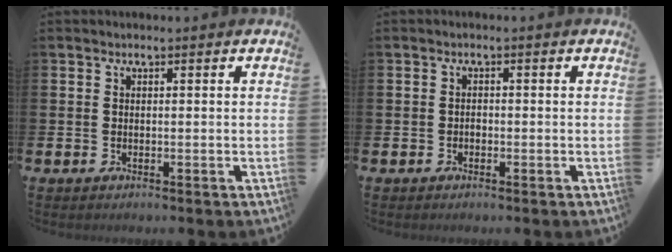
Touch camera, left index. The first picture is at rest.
{"total": 0.8, "force": [-0.5, 0.6, 0.2], "torque": [-0.010, 0.004, -0.008]}